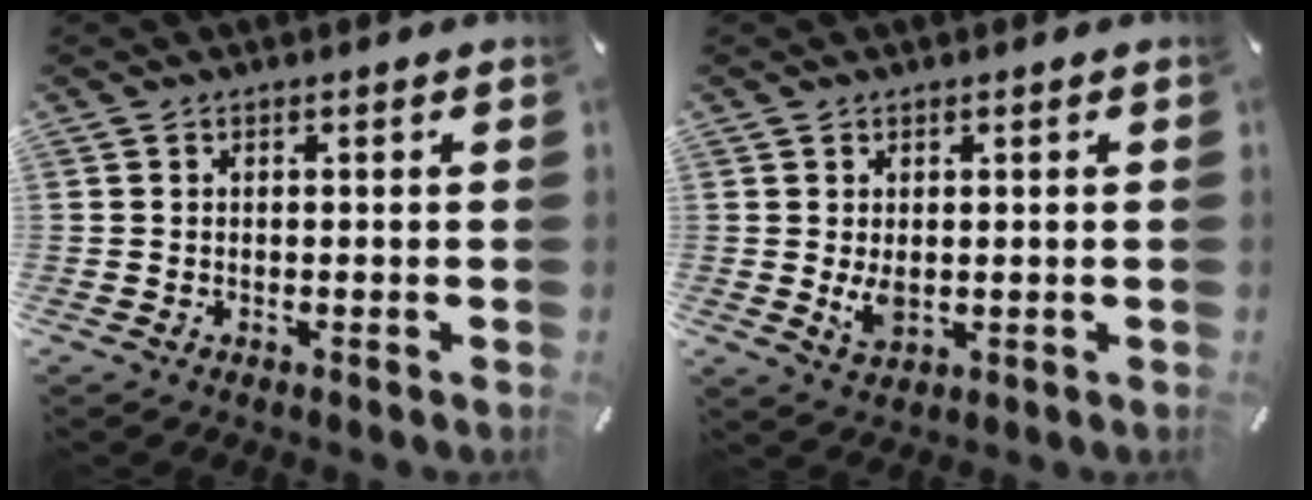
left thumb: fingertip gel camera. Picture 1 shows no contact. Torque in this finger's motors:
{"motor_torque": [0.60, 0.59, 0.71, -0.04, 0.00]}